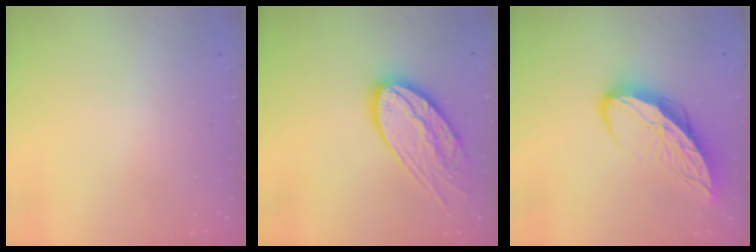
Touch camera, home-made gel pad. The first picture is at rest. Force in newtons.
{"total": 20.8, "press": 20.7, "slide": 2.4}
{"total": 13.0, "press": 13.0, "slide": 1.2}